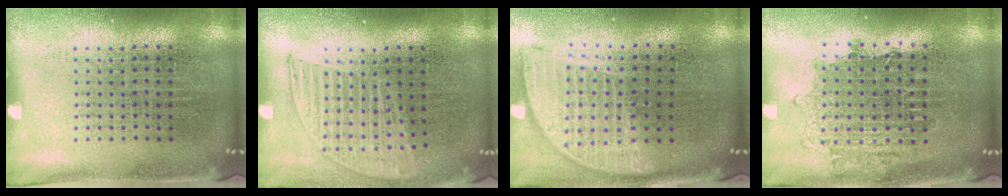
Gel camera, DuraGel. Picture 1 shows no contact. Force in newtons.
{"total": 1.3, "press": 1.1, "slide": 0.6}
{"total": 1.9, "press": 1.5, "slide": 1.1}
{"total": 1.7, "press": 1.4, "slide": 1.0}